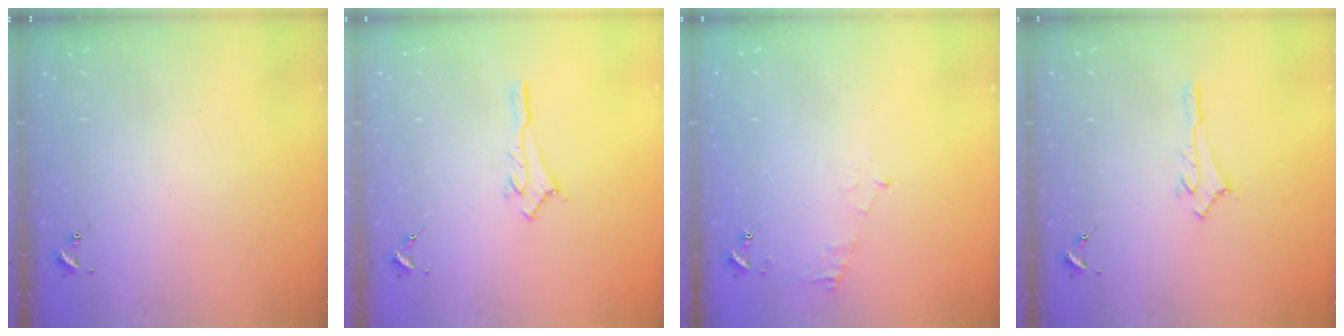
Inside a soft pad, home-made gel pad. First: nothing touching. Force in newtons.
{"total": 3.2, "press": 3.2, "slide": 0.1}
{"total": 4.5, "press": 4.4, "slide": 0.6}
{"total": 2.6, "press": 2.6, "slide": 0.3}